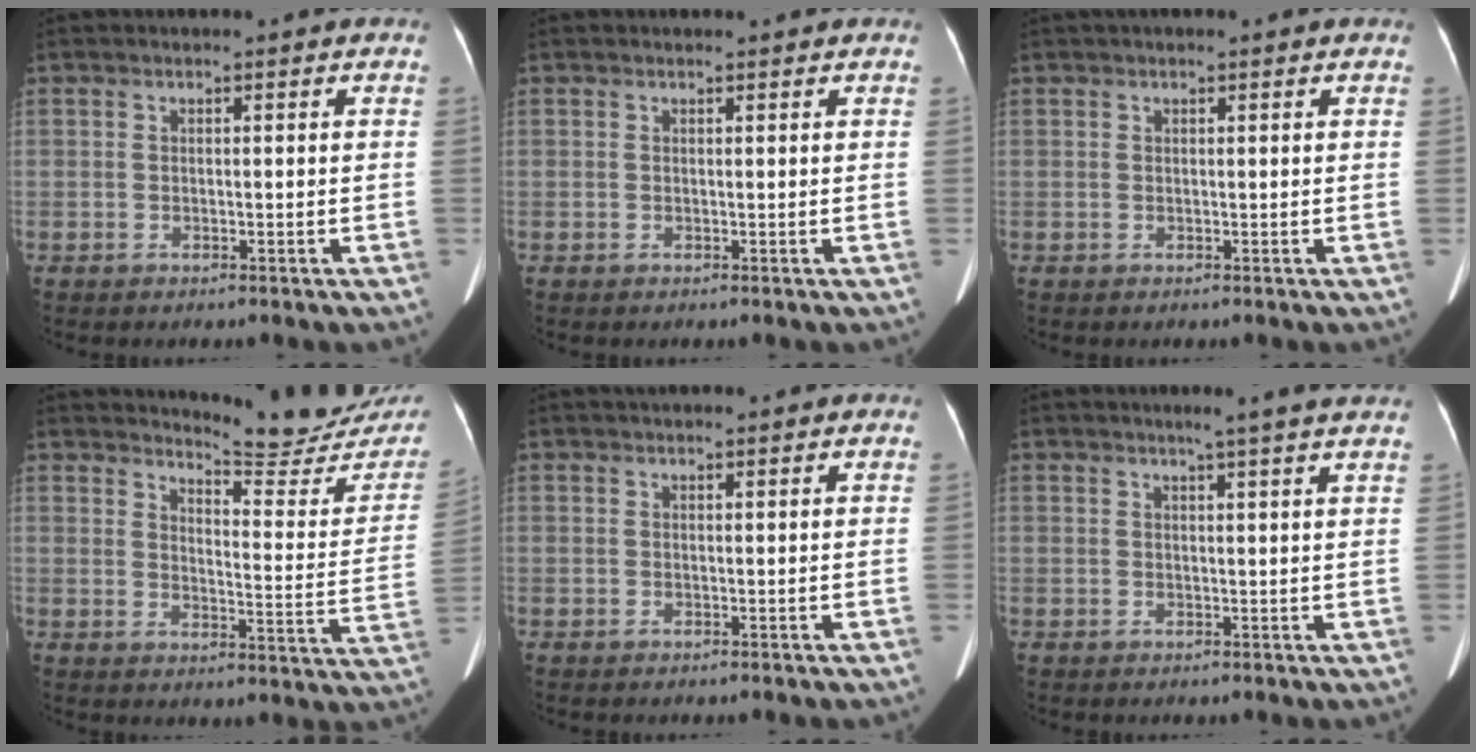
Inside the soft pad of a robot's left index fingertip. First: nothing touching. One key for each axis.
{"total": 1.5, "fx": 1.4, "fy": 0.2, "fz": 0.4, "tx": -0.009, "ty": 0.011, "tz": 0.016}
{"total": 2.1, "fx": 1.6, "fy": 0.3, "fz": 1.3, "tx": -0.015, "ty": 0.027, "tz": 0.022}
{"total": 17.5, "fx": 17.2, "fy": 1.0, "fz": 3.1, "tx": -0.032, "ty": -0.112, "tz": 0.190}
{"total": 3.4, "fx": 2.9, "fy": 0.5, "fz": 1.6, "tx": -0.017, "ty": 0.032, "tz": 0.040}
{"total": 5.4, "fx": 4.4, "fy": -0.8, "fz": 3.0, "tx": -0.042, "ty": 0.007, "tz": 0.048}